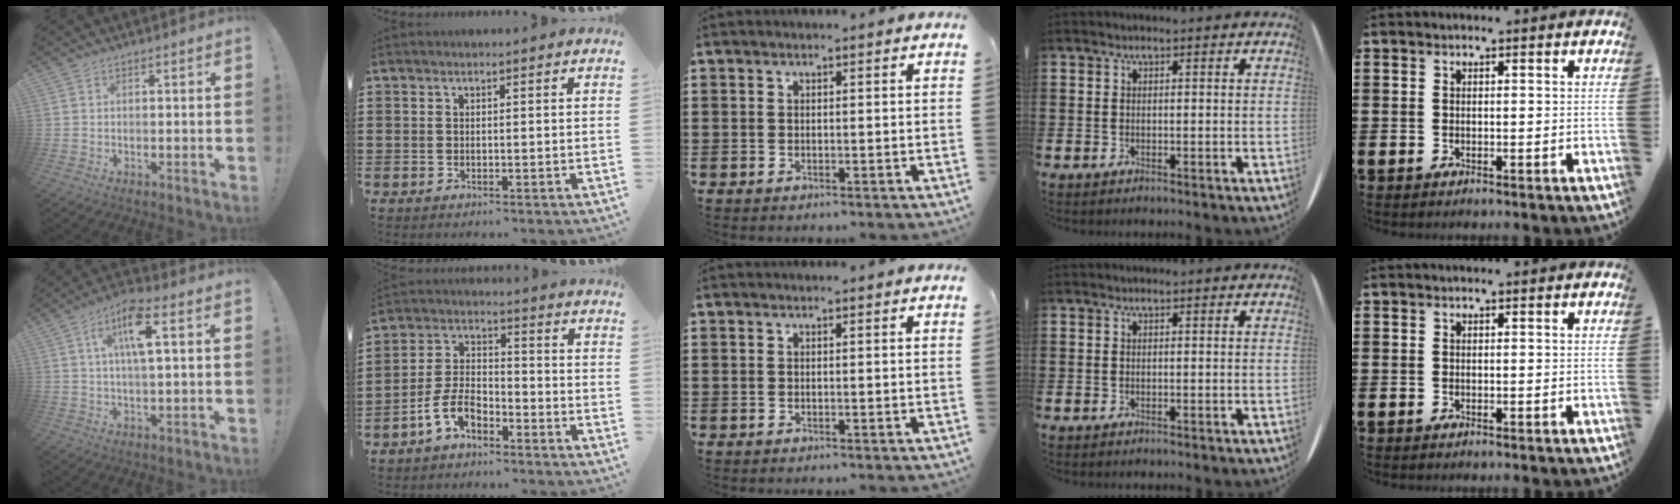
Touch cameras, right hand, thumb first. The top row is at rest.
{"thumb": {"total": 11.3, "force": [3.7, 3.2, 10.2], "torque": [-0.164, 0.002, 0.060]}, "index": {"total": 6.4, "force": [-4.1, 3.0, 3.9], "torque": [-0.096, 0.009, -0.085]}}